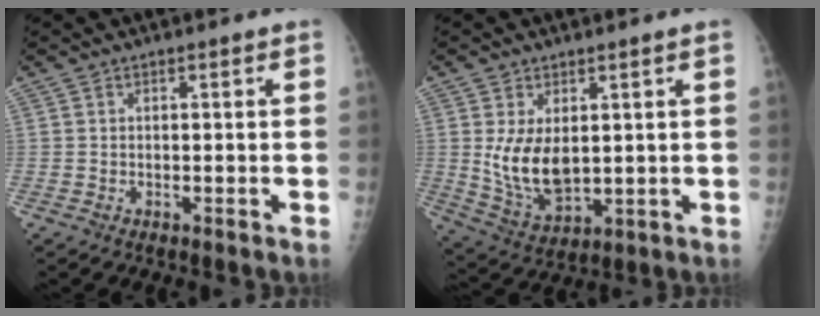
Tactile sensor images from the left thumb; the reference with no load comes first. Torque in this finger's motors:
{"motor_torque": [-0.05, 0.42, 0.24, -0.22, 0.13]}